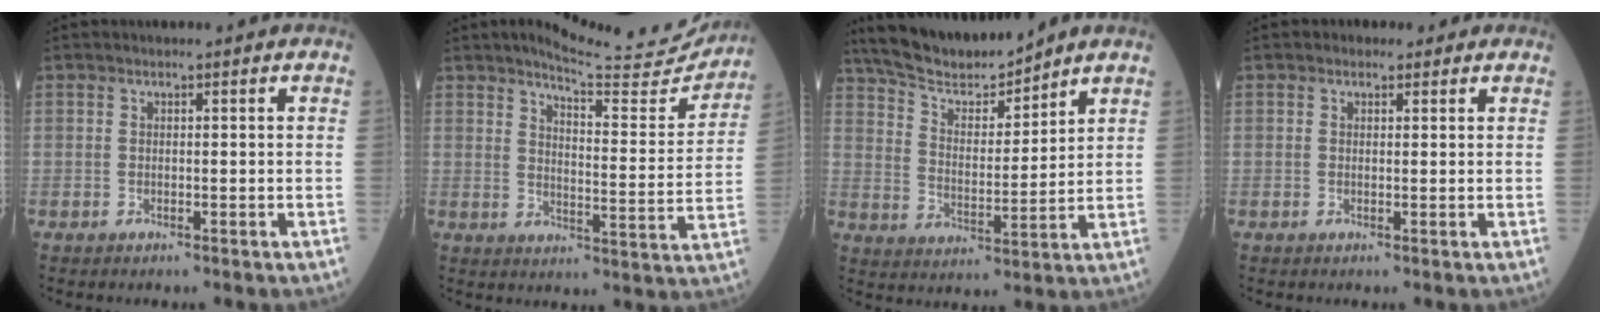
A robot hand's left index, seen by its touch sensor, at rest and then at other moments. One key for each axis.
{"total": 15.6, "fx": 14.7, "fy": 1.6, "fz": 4.8, "tx": -0.065, "ty": -0.049, "tz": 0.177}
{"total": 12.0, "fx": 11.1, "fy": 1.5, "fz": 4.3, "tx": -0.082, "ty": 0.007, "tz": 0.205}
{"total": 1.7, "fx": 1.1, "fy": 1.3, "fz": 0.3, "tx": -0.003, "ty": 0.006, "tz": 0.011}